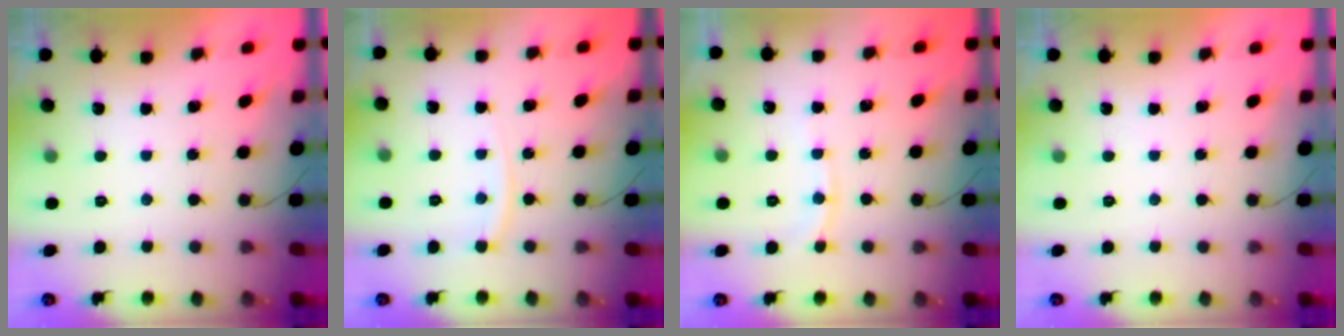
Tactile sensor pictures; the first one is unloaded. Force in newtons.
{"total": 5.7, "press": 5.6, "slide": 0.8}
{"total": 4.6, "press": 4.6, "slide": 0.1}
{"total": 0.0}